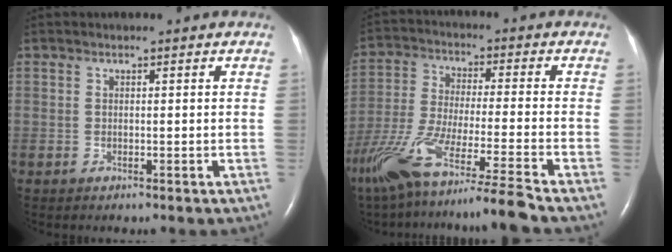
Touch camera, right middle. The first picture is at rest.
{"total": 17.3, "force": [-13.7, -1.8, 10.4], "torque": [-0.220, -0.053, -0.245]}